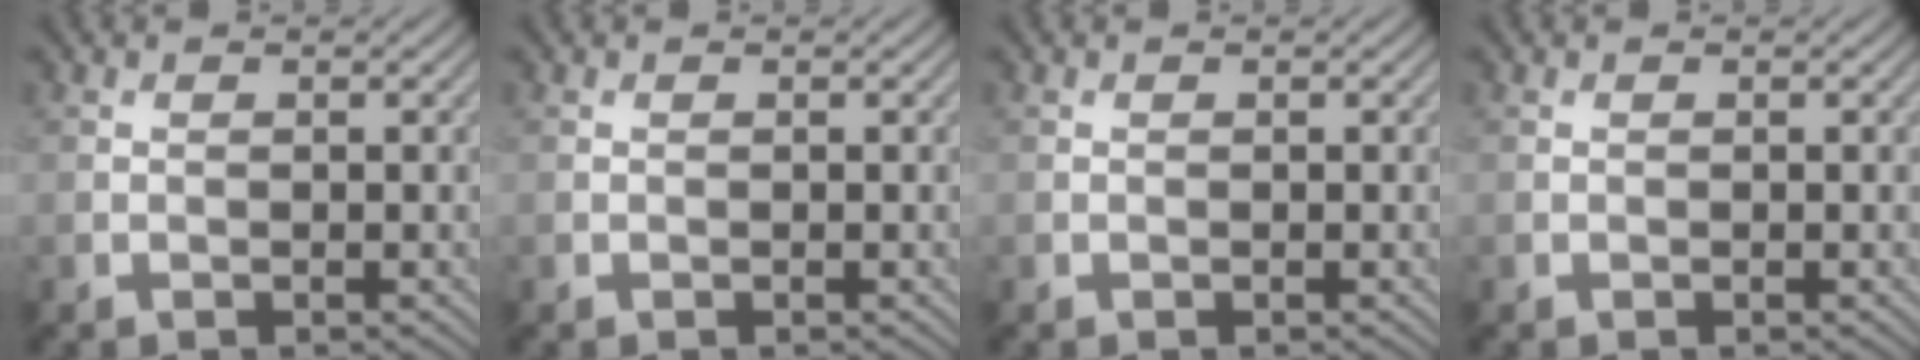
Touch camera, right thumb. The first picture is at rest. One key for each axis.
{"total": 0.0}
{"total": 0.0}
{"total": 0.0}